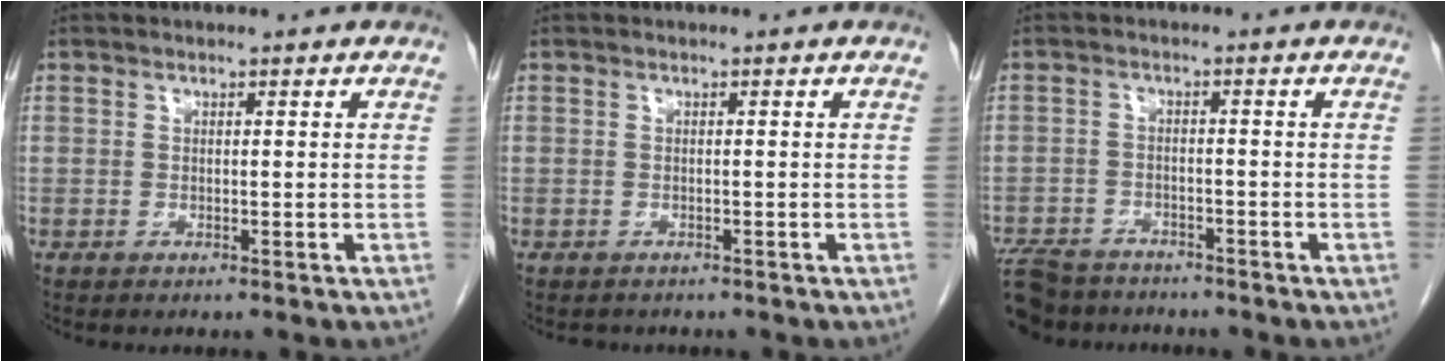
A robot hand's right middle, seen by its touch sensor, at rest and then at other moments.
{"total": 1.4, "force": [-1.2, 0.7, 0.1], "torque": [-0.008, -0.001, -0.016]}
{"total": 9.5, "force": [-8.2, 4.0, 2.8], "torque": [-0.066, -0.006, -0.128]}